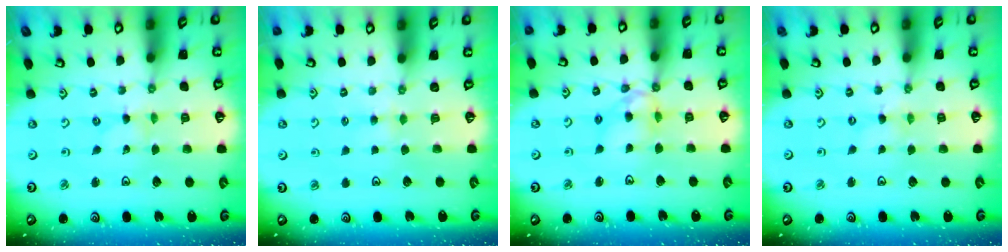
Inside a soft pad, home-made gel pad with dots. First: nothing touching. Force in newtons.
{"total": 2.4, "press": 2.4, "slide": 0.4}
{"total": 10.1, "press": 10.1, "slide": 1.0}
{"total": 0.0}